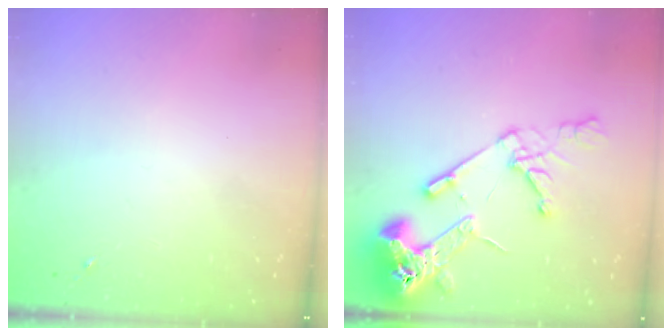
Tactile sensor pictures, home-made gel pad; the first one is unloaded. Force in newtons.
{"total": 16.6, "press": 16.5, "slide": 2.0}